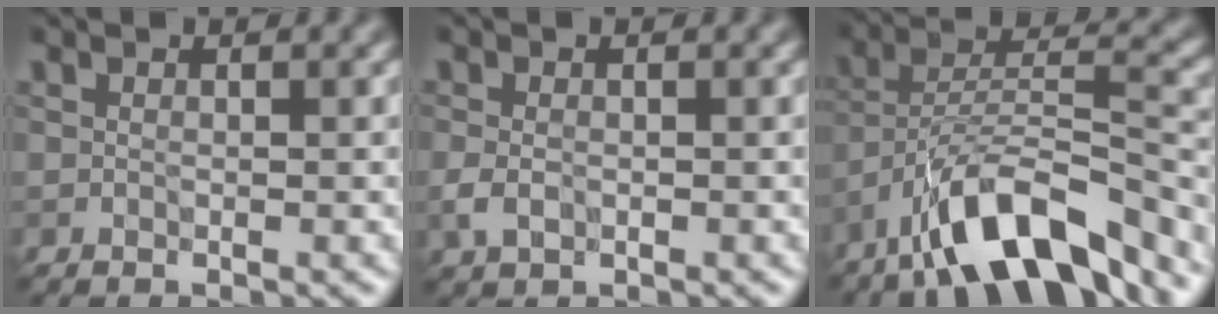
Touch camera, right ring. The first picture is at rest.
{"total": 1.9, "force": [-0.5, 1.4, 1.2], "torque": [-0.028, -0.004, -0.010]}
{"total": 11.1, "force": [-7.7, 3.0, 7.4], "torque": [-0.120, 0.013, -0.141]}